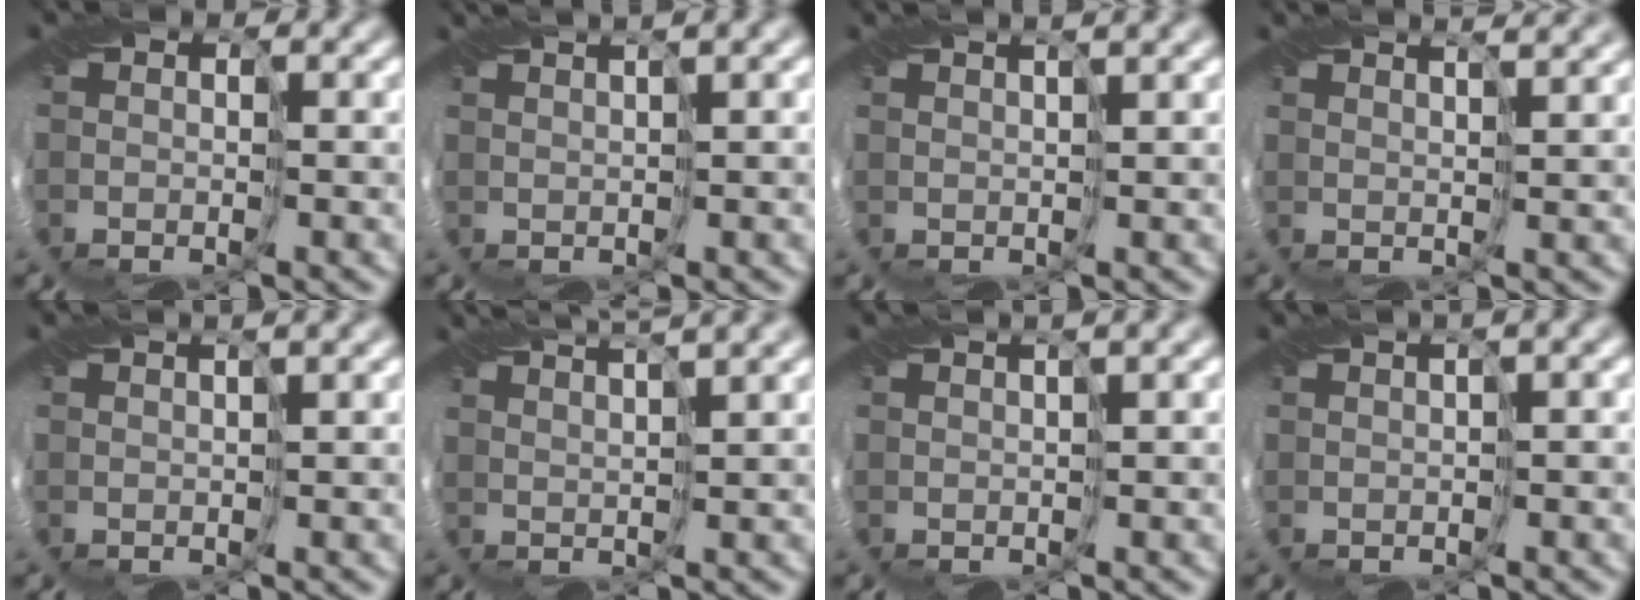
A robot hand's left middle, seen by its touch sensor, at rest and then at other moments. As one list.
[{"total": 2.8, "force": [1.9, 0.1, 2.0], "torque": [-0.040, 0.008, 0.032]}, {"total": 2.6, "force": [2.0, 0.2, 1.6], "torque": [-0.030, 0.013, 0.021]}, {"total": 5.4, "force": [4.3, 1.4, 2.9], "torque": [-0.030, 0.023, 0.037]}, {"total": 2.1, "force": [1.6, 0.0, 1.3], "torque": [-0.026, 0.005, 0.020]}, {"total": 5.5, "force": [4.4, 0.8, 3.2], "torque": [-0.046, 0.021, 0.046]}, {"total": 1.9, "force": [1.4, 0.0, 1.3], "torque": [-0.028, 0.002, 0.023]}, {"total": 2.4, "force": [1.3, 0.1, 2.1], "torque": [-0.042, 0.007, 0.024]}]